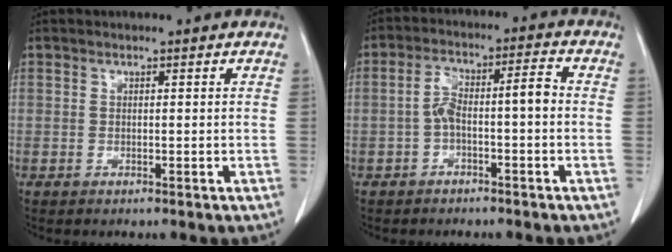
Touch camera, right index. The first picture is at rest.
{"total": 6.3, "force": [-1.1, 1.5, 6.0], "torque": [-0.113, 0.034, -0.022]}